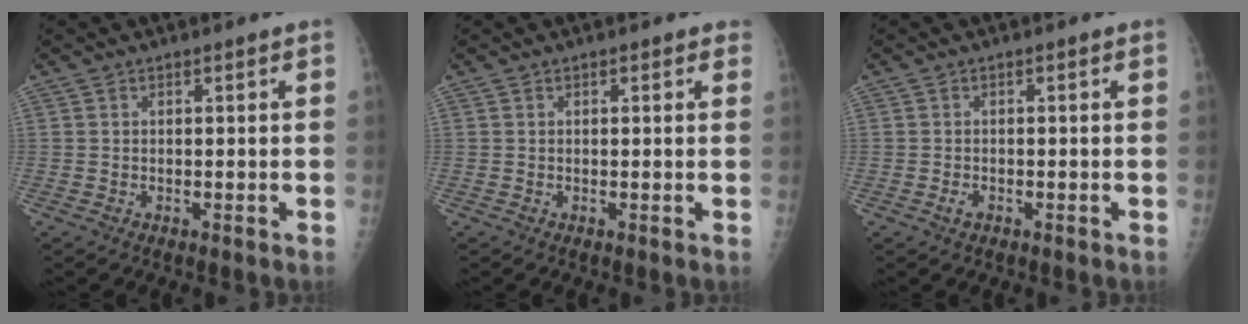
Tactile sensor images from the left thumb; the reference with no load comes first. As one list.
[{"total": 1.0, "force": [0.6, 0.5, 0.6], "torque": [0.002, 0.000, 0.002]}, {"total": 1.2, "force": [-0.7, 0.7, 0.6], "torque": [-0.011, 0.002, -0.013]}]